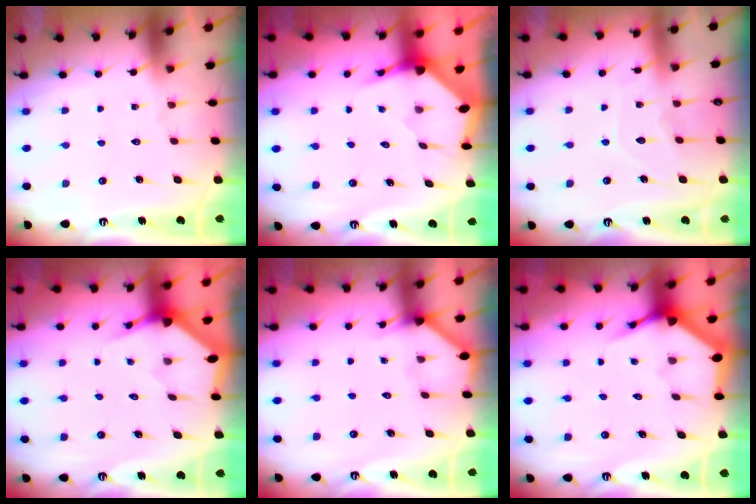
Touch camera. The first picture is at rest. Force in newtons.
{"total": 3.6, "press": 3.6, "slide": 0.4}
{"total": 6.6, "press": 6.6, "slide": 0.7}
{"total": 2.9, "press": 2.9, "slide": 0.2}
{"total": 2.2, "press": 2.2, "slide": 0.2}
{"total": 3.7, "press": 3.7, "slide": 0.4}